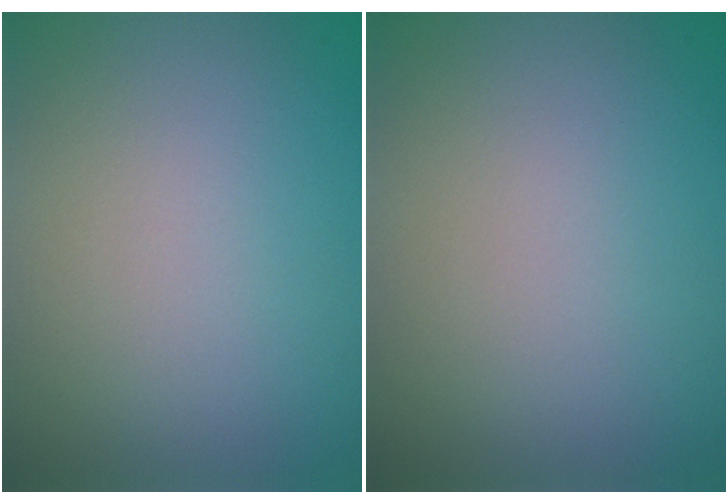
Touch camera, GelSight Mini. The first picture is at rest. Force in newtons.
{"total": 0.0}